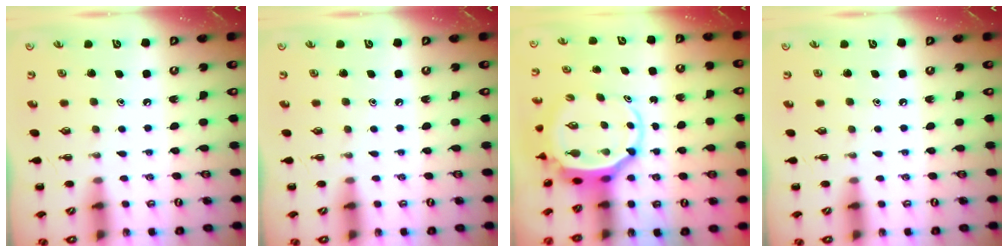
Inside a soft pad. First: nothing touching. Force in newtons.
{"total": 0.0}
{"total": 5.1, "press": 5.0, "slide": 1.0}
{"total": 0.0}